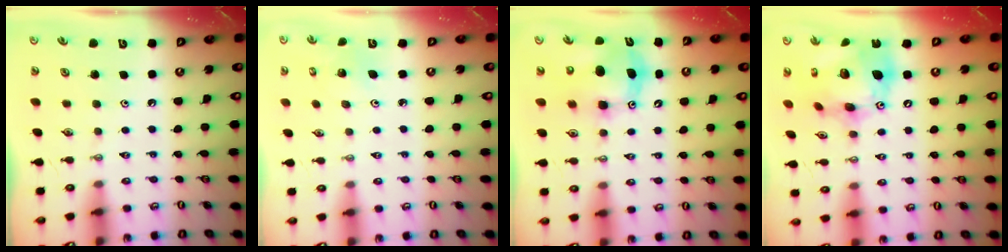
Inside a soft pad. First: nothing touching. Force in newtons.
{"total": 1.8, "press": 1.8, "slide": 0.1}
{"total": 11.1, "press": 10.9, "slide": 2.2}
{"total": 20.5, "press": 20.4, "slide": 2.1}